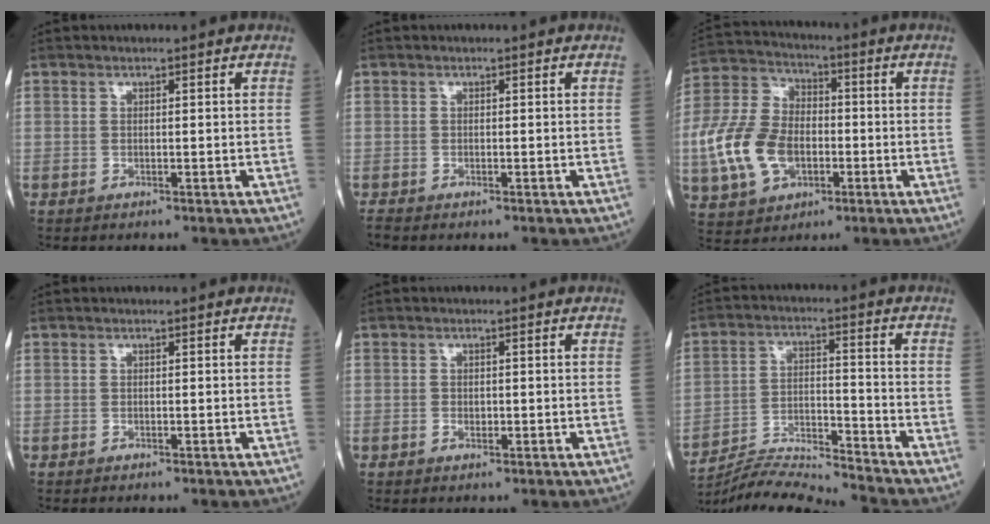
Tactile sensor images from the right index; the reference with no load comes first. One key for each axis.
{"total": 0.6, "fx": -0.6, "fy": 0.0, "fz": 0.0, "tx": -0.008, "ty": -0.003, "tz": -0.013}
{"total": 13.2, "fx": -2.8, "fy": 8.9, "fz": 9.3, "tx": -0.226, "ty": 0.018, "tz": -0.047}
{"total": 0.0}
{"total": 0.9, "fx": -0.2, "fy": 0.6, "fz": 0.6, "tx": -0.013, "ty": 0.001, "tz": -0.001}
{"total": 10.4, "fx": -10.1, "fy": -2.2, "fz": 0.9, "tx": -0.022, "ty": 0.012, "tz": -0.184}